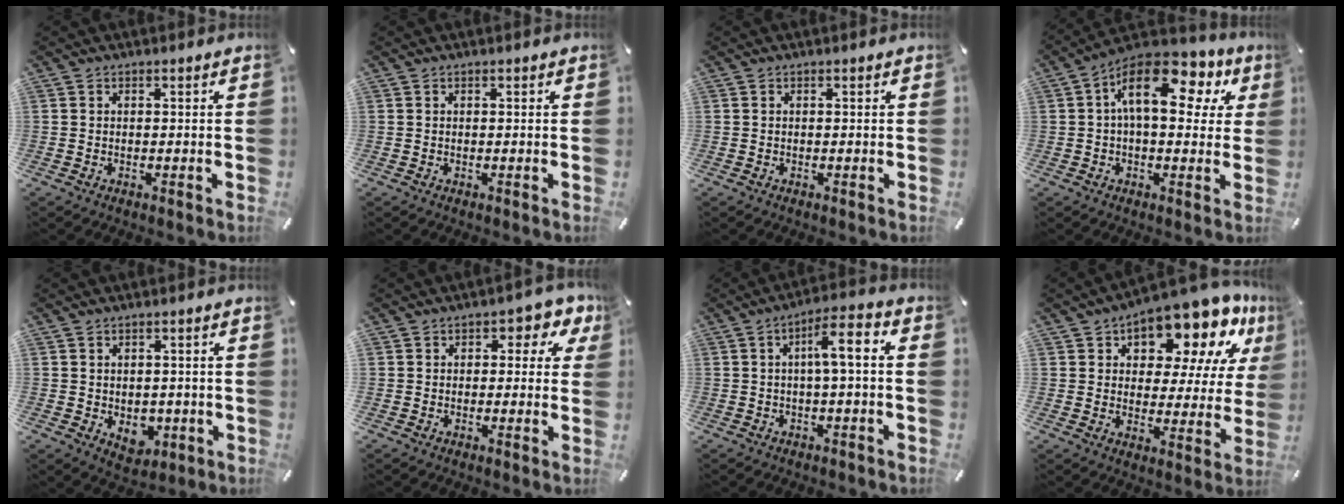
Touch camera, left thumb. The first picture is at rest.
{"total": 0.0}
{"total": 0.0}
{"total": 16.0, "force": [5.4, 8.2, 12.6], "torque": [-0.201, -0.017, 0.090]}
{"total": 4.6, "force": [-0.5, 3.9, 2.4], "torque": [-0.009, -0.006, -0.010]}
{"total": 4.8, "force": [1.7, 3.7, 2.7], "torque": [-0.020, -0.007, 0.021]}
{"total": 8.0, "force": [0.6, 2.1, 7.7], "torque": [-0.129, 0.007, 0.004]}
{"total": 16.2, "force": [12.3, 7.1, 7.9], "torque": [-0.125, -0.094, 0.207]}